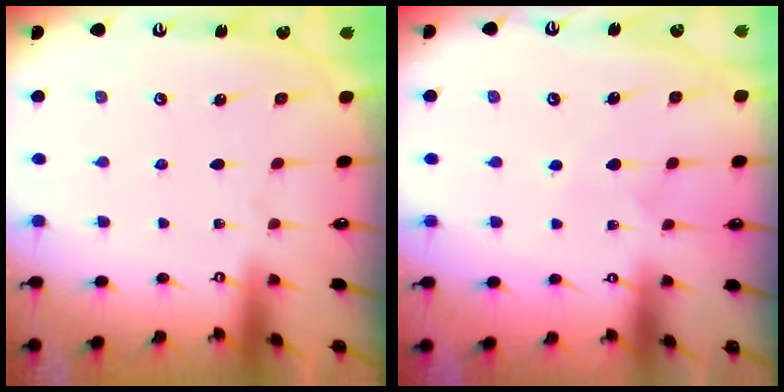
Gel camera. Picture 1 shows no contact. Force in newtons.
{"total": 5.8, "press": 5.8, "slide": 0.2}